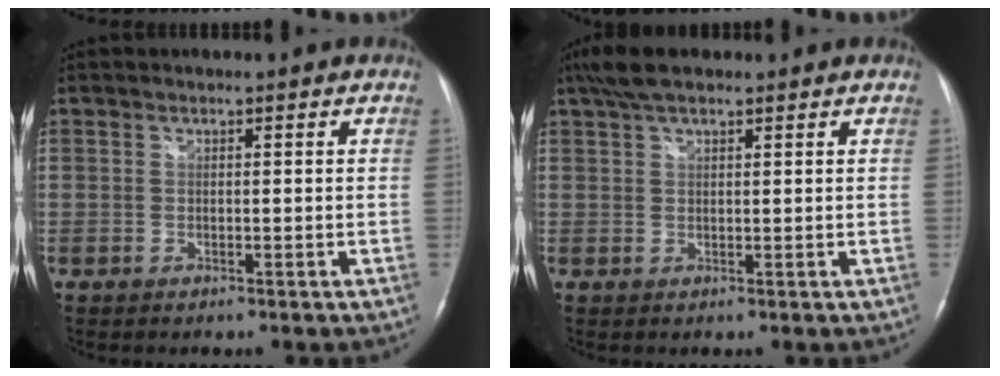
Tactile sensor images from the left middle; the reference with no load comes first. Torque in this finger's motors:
{"motor_torque": [0.49, -0.35, -0.02, 0.06]}